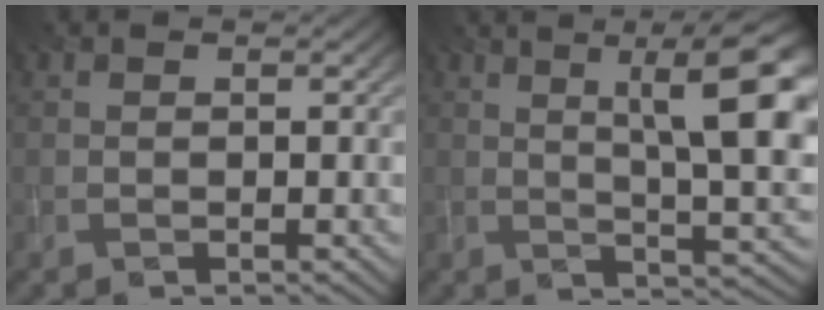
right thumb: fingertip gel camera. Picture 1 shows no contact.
{"total": 12.9, "force": [3.9, 3.5, 11.8], "torque": [-0.147, 0.016, 0.060]}